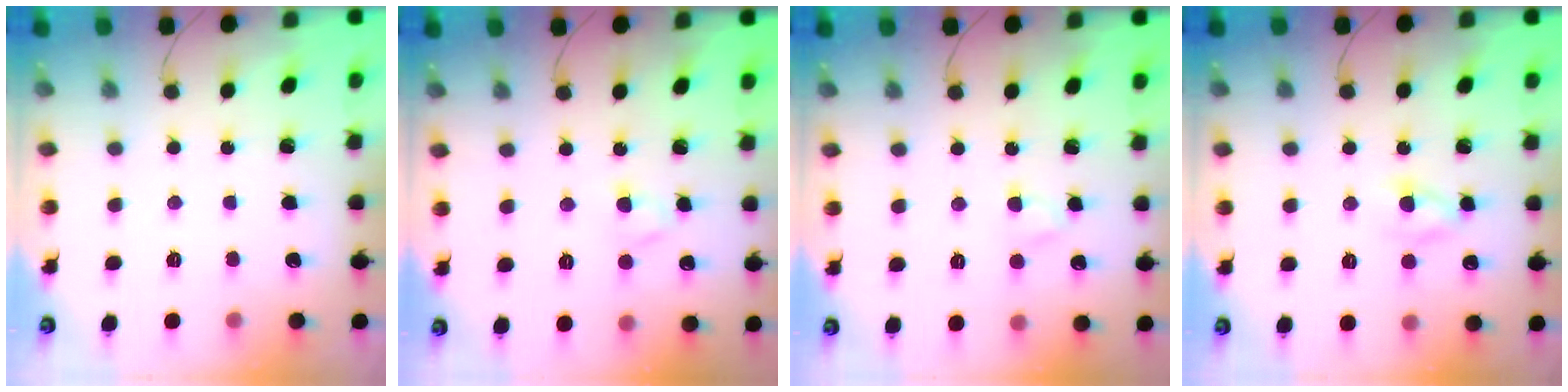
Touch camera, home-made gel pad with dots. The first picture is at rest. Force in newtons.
{"total": 3.0, "press": 2.7, "slide": 1.2}
{"total": 2.3, "press": 2.1, "slide": 0.9}
{"total": 3.2, "press": 3.0, "slide": 1.3}